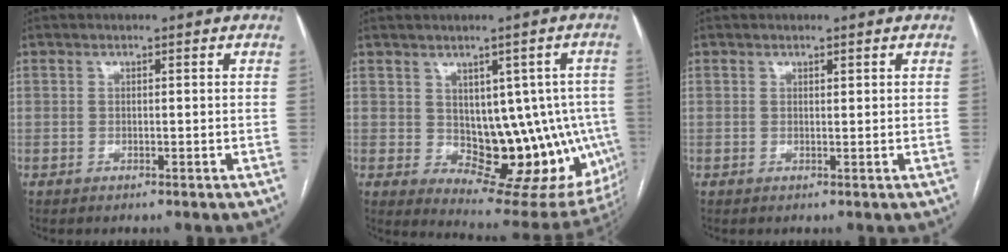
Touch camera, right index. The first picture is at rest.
{"total": 14.7, "force": [-1.1, 8.4, 12.0], "torque": [-0.118, 0.014, 0.007]}
{"total": 0.5, "force": [0.4, 0.1, 0.3], "torque": [-0.007, -0.002, 0.005]}